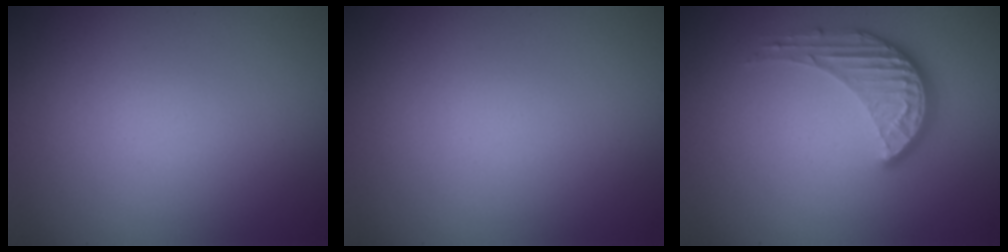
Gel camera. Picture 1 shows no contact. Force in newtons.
{"total": 0.0}
{"total": 3.8, "press": 3.1, "slide": 2.2}